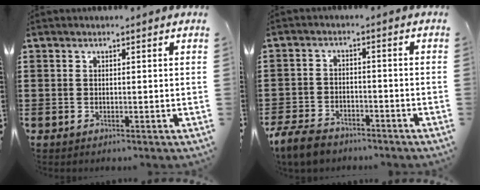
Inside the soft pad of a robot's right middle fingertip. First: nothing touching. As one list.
[{"total": 4.7, "force": [-4.1, 1.6, 1.7], "torque": [-0.049, 0.000, -0.085]}]